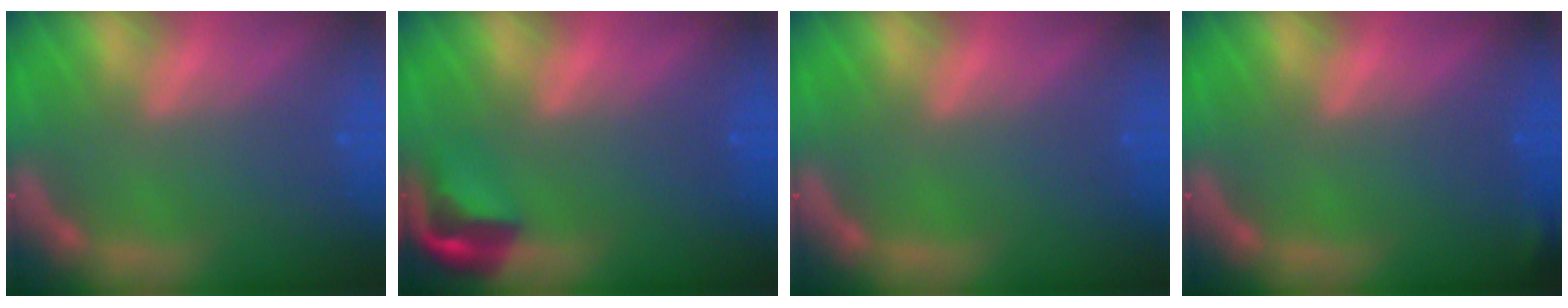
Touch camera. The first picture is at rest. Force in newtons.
{"total": 3.9}
{"total": 0.0}
{"total": 0.9}